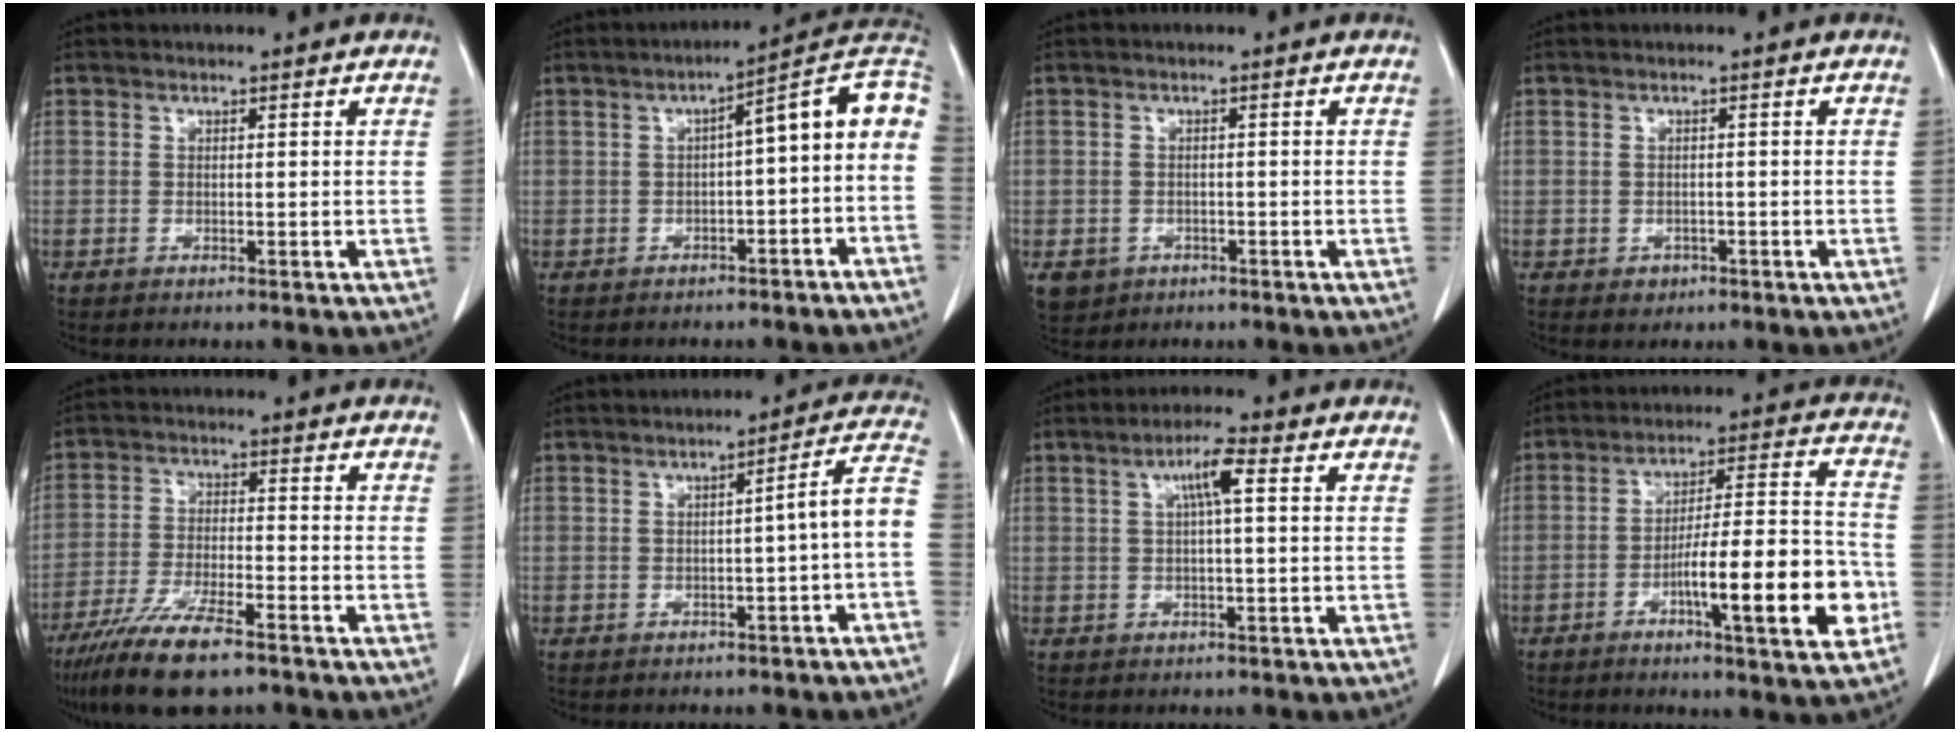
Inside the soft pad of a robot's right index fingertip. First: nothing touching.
{"total": 11.3, "force": [-1.3, 2.7, 10.9], "torque": [-0.143, 0.042, -0.019]}
{"total": 5.1, "force": [-2.3, 4.5, 1.1], "torque": [-0.019, 0.003, -0.027]}
{"total": 1.7, "force": [-0.8, 1.4, 0.4], "torque": [-0.003, 0.004, -0.007]}
{"total": 11.8, "force": [-8.6, 2.3, 7.8], "torque": [-0.145, -0.026, -0.150]}
{"total": 6.3, "force": [-2.0, -0.2, 6.0], "torque": [-0.066, 0.021, -0.028]}
{"total": 4.5, "force": [1.3, 0.4, 4.3], "torque": [-0.079, 0.011, 0.022]}
{"total": 15.7, "force": [-5.4, 1.6, 14.7], "torque": [-0.226, 0.008, -0.081]}